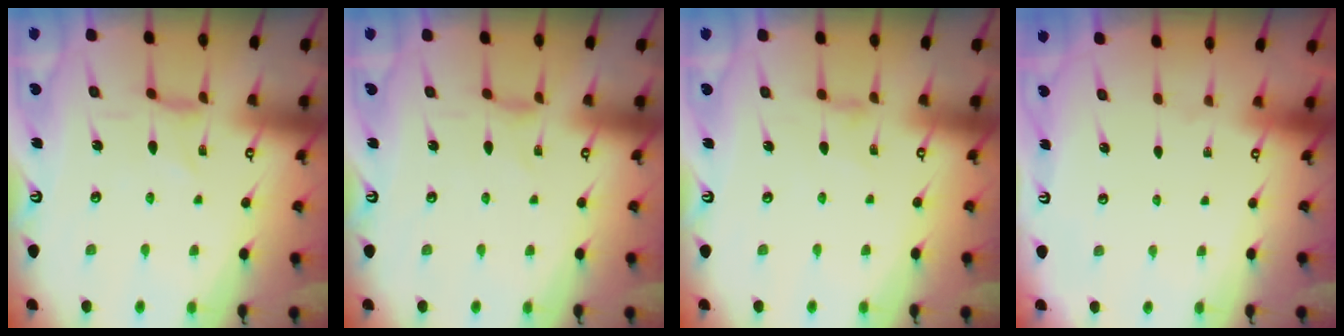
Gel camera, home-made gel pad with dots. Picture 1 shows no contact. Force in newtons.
{"total": 0.0}
{"total": 1.5, "press": 1.4, "slide": 0.3}
{"total": 0.0}